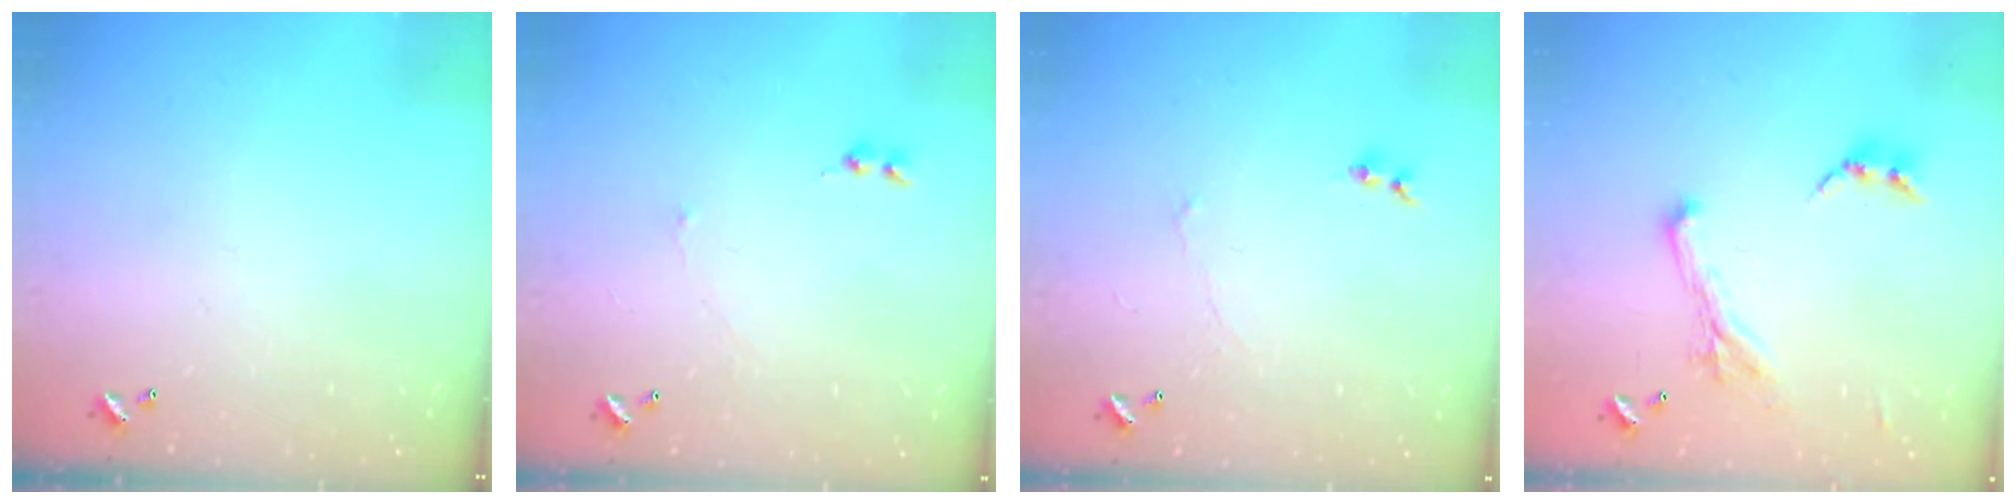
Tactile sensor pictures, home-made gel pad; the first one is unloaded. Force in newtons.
{"total": 1.5, "press": 1.5, "slide": 0.5}
{"total": 0.7, "press": 0.4, "slide": 0.6}
{"total": 2.1, "press": 1.7, "slide": 1.2}